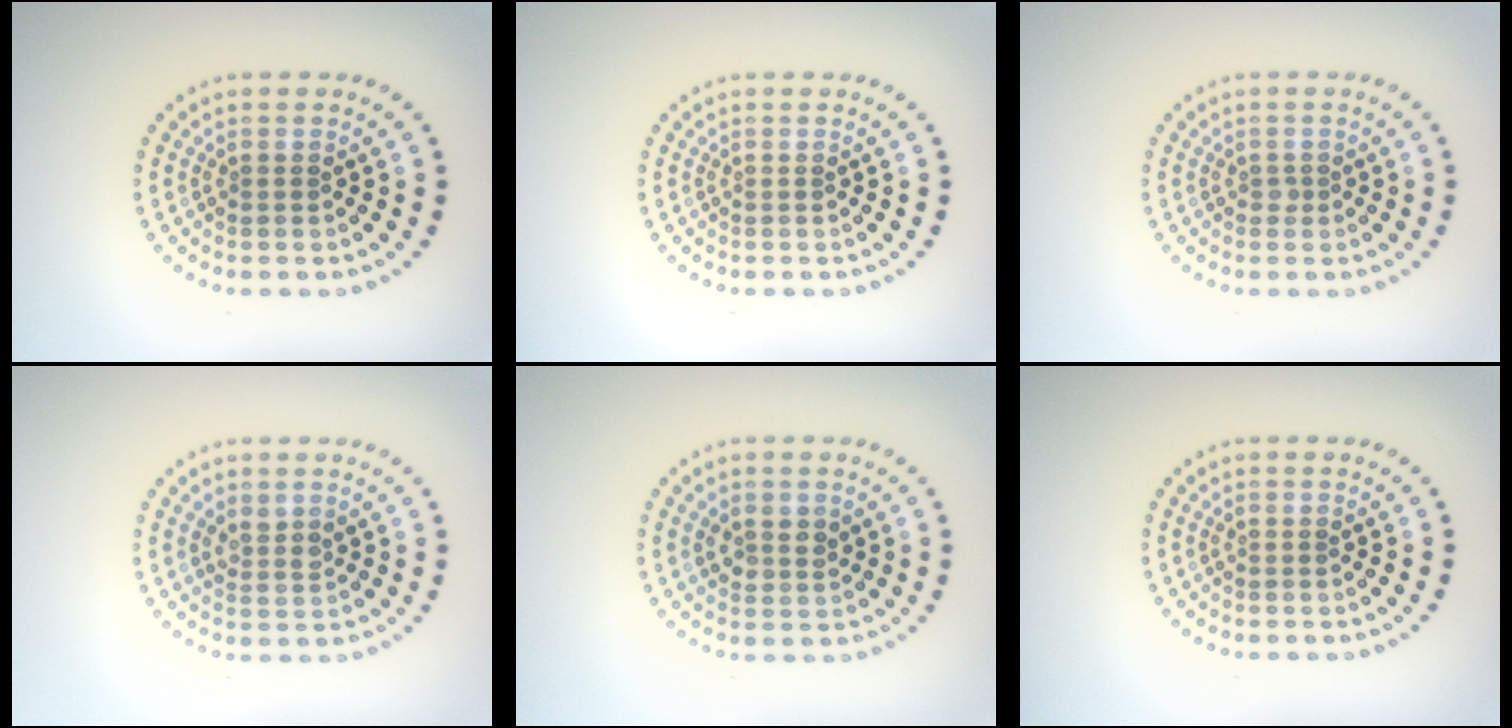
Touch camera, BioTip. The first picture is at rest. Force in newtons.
{"total": 0.0}
{"total": 0.6, "press": 0.4, "slide": 0.4}
{"total": 1.4, "press": 1.2, "slide": 0.8}
{"total": 1.8, "press": 1.7, "slide": 0.6}
{"total": 0.0}